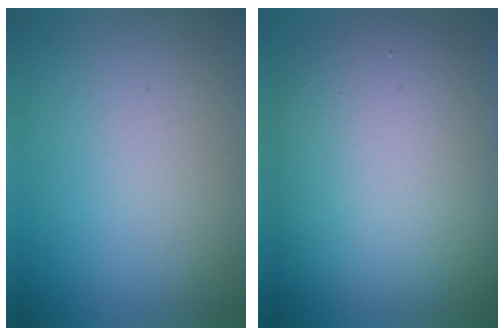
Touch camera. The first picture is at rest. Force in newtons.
{"total": 11.6, "press": 11.6, "slide": 0.6}